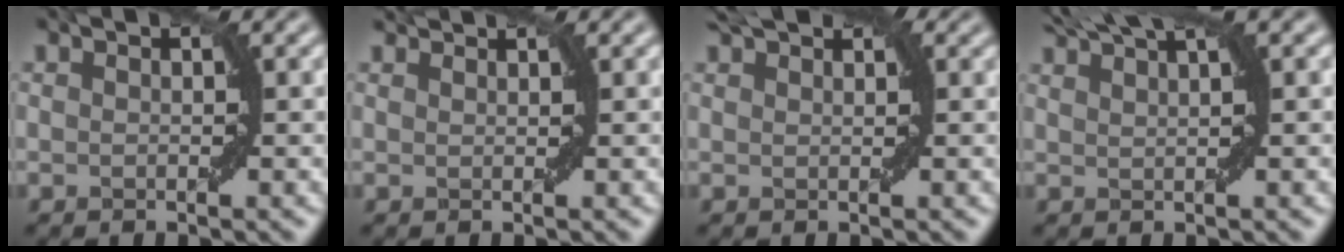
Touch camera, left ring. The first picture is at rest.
{"total": 1.8, "force": [1.8, 0.1, 0.4], "torque": [-0.009, -0.001, 0.022]}
{"total": 2.3, "force": [1.8, 0.7, 1.1], "torque": [-0.008, 0.006, 0.033]}
{"total": 4.6, "force": [3.7, 0.6, 2.7], "torque": [-0.040, 0.017, 0.053]}